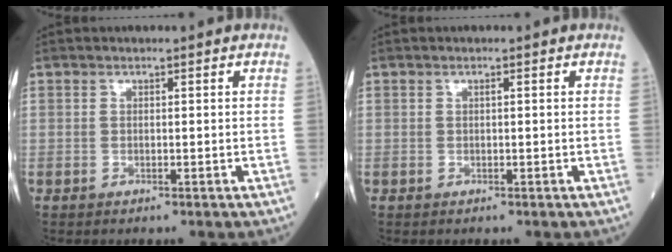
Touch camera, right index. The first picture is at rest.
{"total": 0.0}